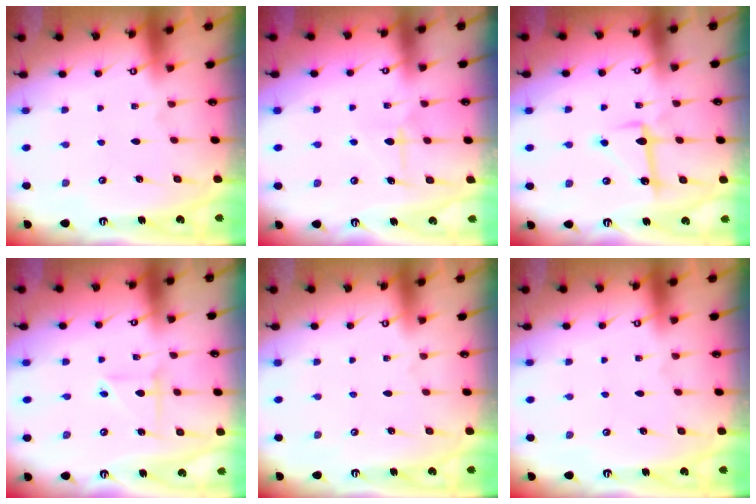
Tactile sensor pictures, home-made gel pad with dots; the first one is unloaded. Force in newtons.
{"total": 6.5, "press": 6.5, "slide": 0.4}
{"total": 8.7, "press": 8.7, "slide": 0.4}
{"total": 3.7, "press": 3.7, "slide": 0.5}
{"total": 0.0}
{"total": 0.0}